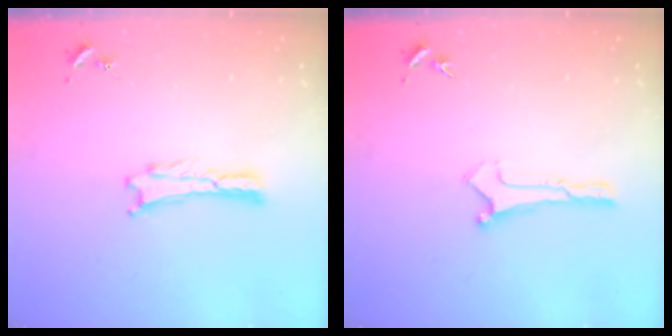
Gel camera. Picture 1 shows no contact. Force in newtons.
{"total": 0.0}